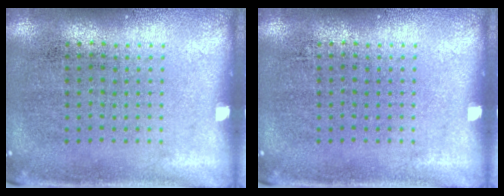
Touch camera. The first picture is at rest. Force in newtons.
{"total": 0.0}